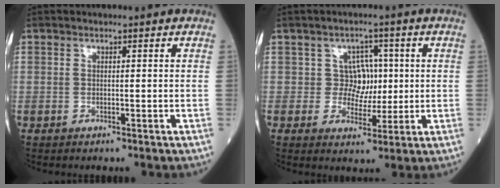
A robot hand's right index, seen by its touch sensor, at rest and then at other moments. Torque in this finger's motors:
{"motor_torque": [0.10, 0.01, 0.02, 0.01]}